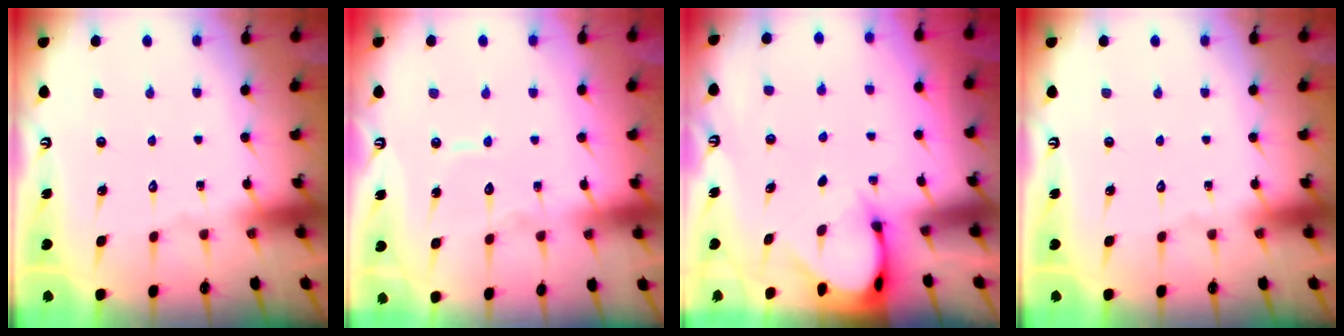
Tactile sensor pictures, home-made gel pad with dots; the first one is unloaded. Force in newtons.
{"total": 6.2, "press": 6.2, "slide": 0.6}
{"total": 3.4, "press": 3.4, "slide": 0.2}
{"total": 0.0}